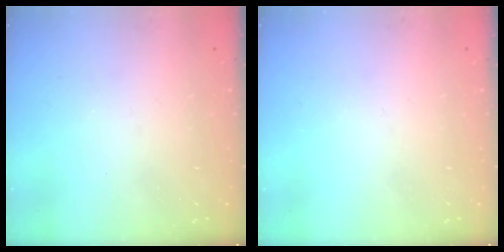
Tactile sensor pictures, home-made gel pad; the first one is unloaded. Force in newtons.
{"total": 0.0}